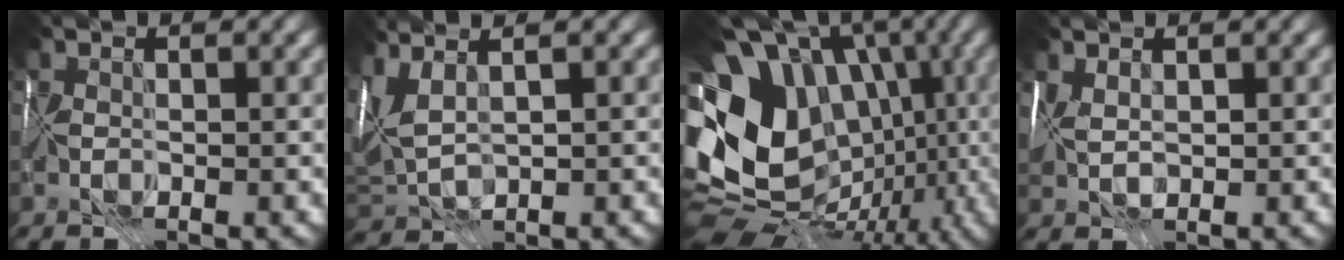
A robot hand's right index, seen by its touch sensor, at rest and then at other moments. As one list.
[{"total": 3.8, "force": [1.4, 1.5, 3.2], "torque": [-0.085, 0.016, 0.030]}, {"total": 19.0, "force": [2.1, 14.8, 11.8], "torque": [-0.208, 0.023, 0.058]}, {"total": 1.8, "force": [1.1, 1.0, 1.0], "torque": [-0.028, 0.010, 0.024]}]